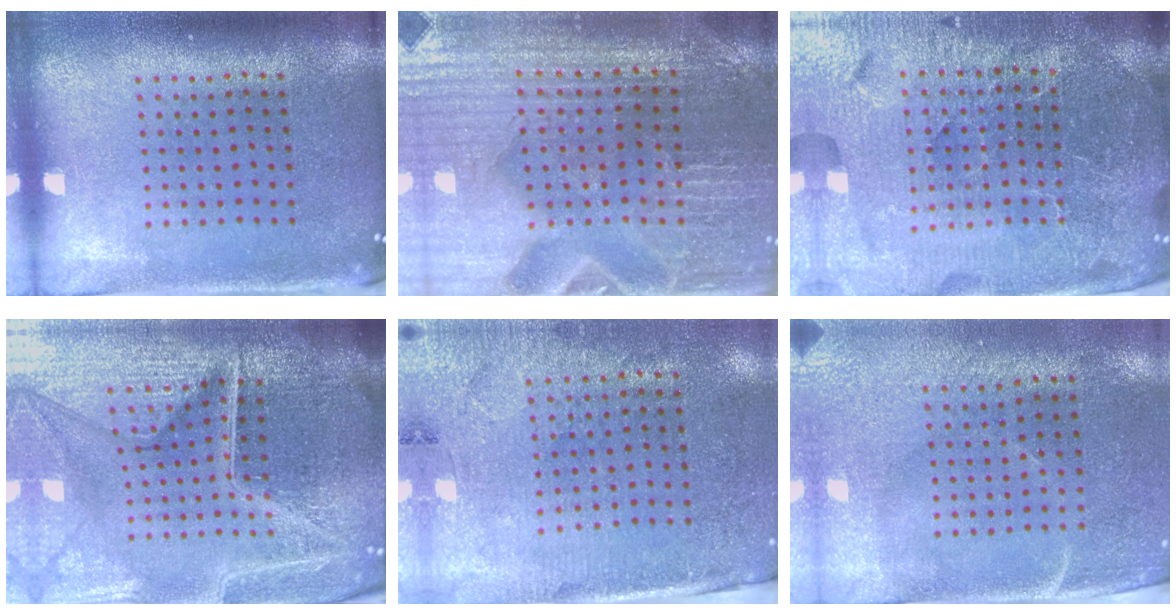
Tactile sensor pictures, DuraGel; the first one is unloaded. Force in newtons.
{"total": 2.9, "press": 2.8, "slide": 0.3}
{"total": 6.1, "press": 5.4, "slide": 2.7}
{"total": 7.0, "press": 6.2, "slide": 3.3}
{"total": 2.8, "press": 2.6, "slide": 1.1}
{"total": 2.9, "press": 2.5, "slide": 1.4}